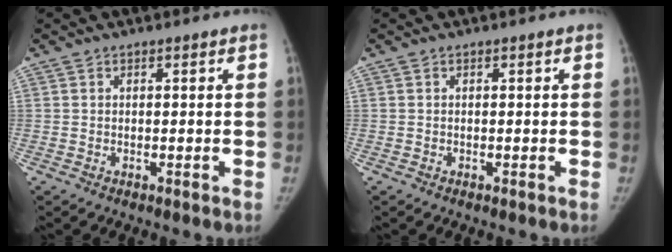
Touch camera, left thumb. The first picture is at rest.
{"total": 0.0}